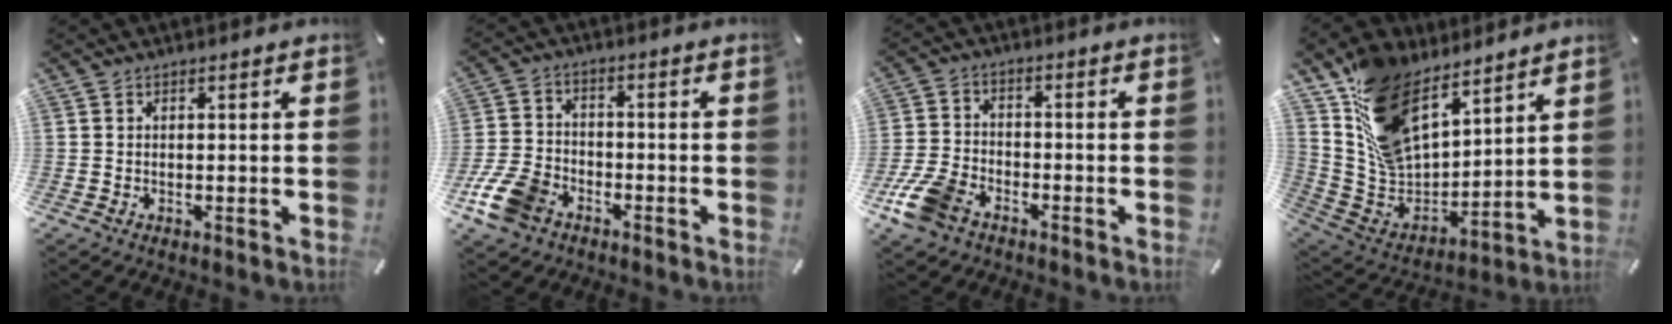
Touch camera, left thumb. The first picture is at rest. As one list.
[{"total": 10.2, "force": [-5.8, 6.6, 5.1], "torque": [-0.121, 0.026, -0.110]}, {"total": 9.3, "force": [-6.0, 5.4, 4.8], "torque": [-0.115, 0.021, -0.117]}, {"total": 16.9, "force": [11.4, 9.8, 7.8], "torque": [-0.162, -0.074, 0.217]}]